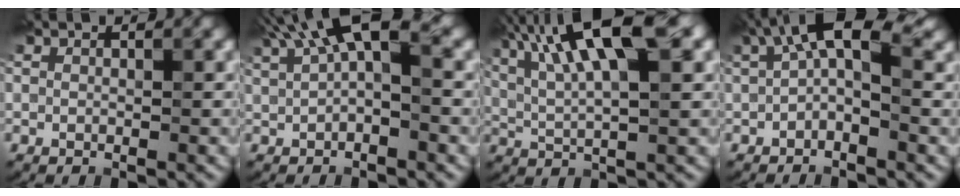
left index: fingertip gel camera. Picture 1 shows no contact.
{"total": 6.0, "force": [2.5, 2.2, 4.9], "torque": [-0.080, 0.015, 0.036]}
{"total": 10.2, "force": [4.2, 2.6, 8.9], "torque": [-0.155, 0.015, 0.070]}
{"total": 5.3, "force": [1.2, 2.2, 4.7], "torque": [-0.074, 0.017, 0.009]}